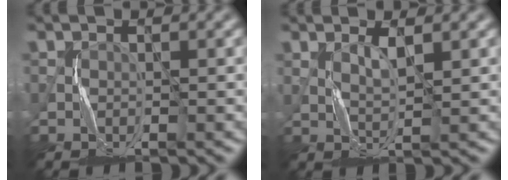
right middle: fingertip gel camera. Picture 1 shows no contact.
{"total": 1.2, "force": [1.0, -0.3, 0.6], "torque": [-0.018, -0.005, 0.022]}